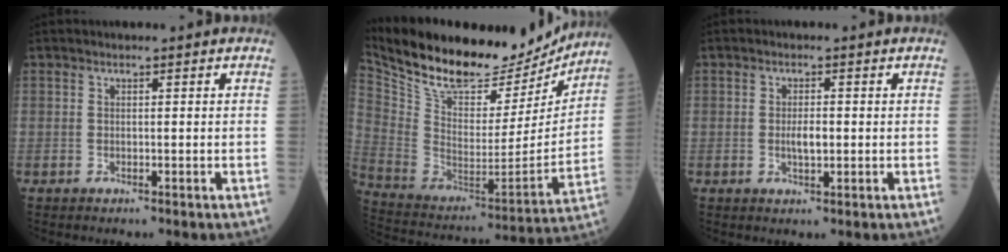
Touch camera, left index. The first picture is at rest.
{"total": 25.0, "force": [21.5, 8.0, 9.9], "torque": [-0.195, -0.013, 0.330]}
{"total": 2.3, "force": [-0.6, 0.9, 2.0], "torque": [-0.041, -0.004, -0.010]}